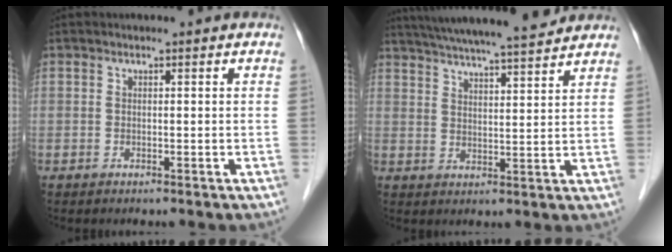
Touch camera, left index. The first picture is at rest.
{"total": 17.1, "force": [15.4, 0.9, 7.3], "torque": [-0.126, 0.024, 0.226]}